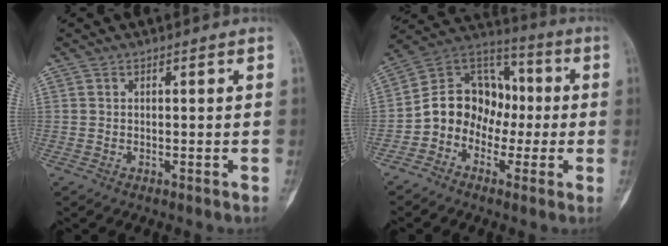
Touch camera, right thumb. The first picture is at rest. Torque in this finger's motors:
{"motor_torque": [1.38, 1.59, 0.74, -0.75, 0.03]}